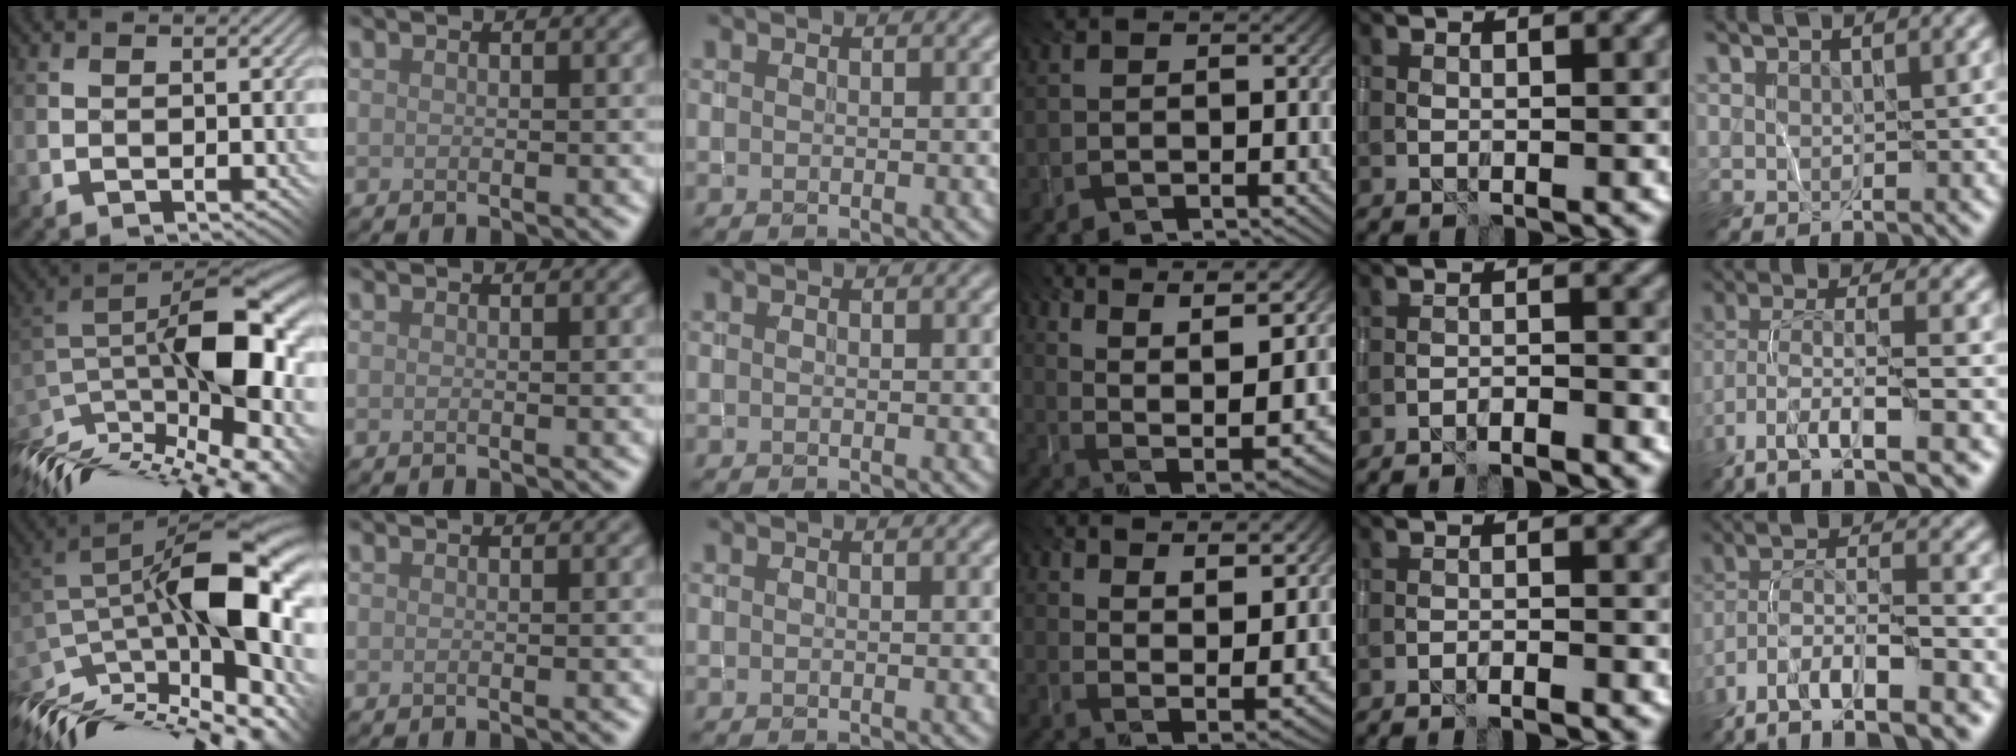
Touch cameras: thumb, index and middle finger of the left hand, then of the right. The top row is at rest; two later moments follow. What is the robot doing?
{"motion": "wrap", "object": "yarn"}